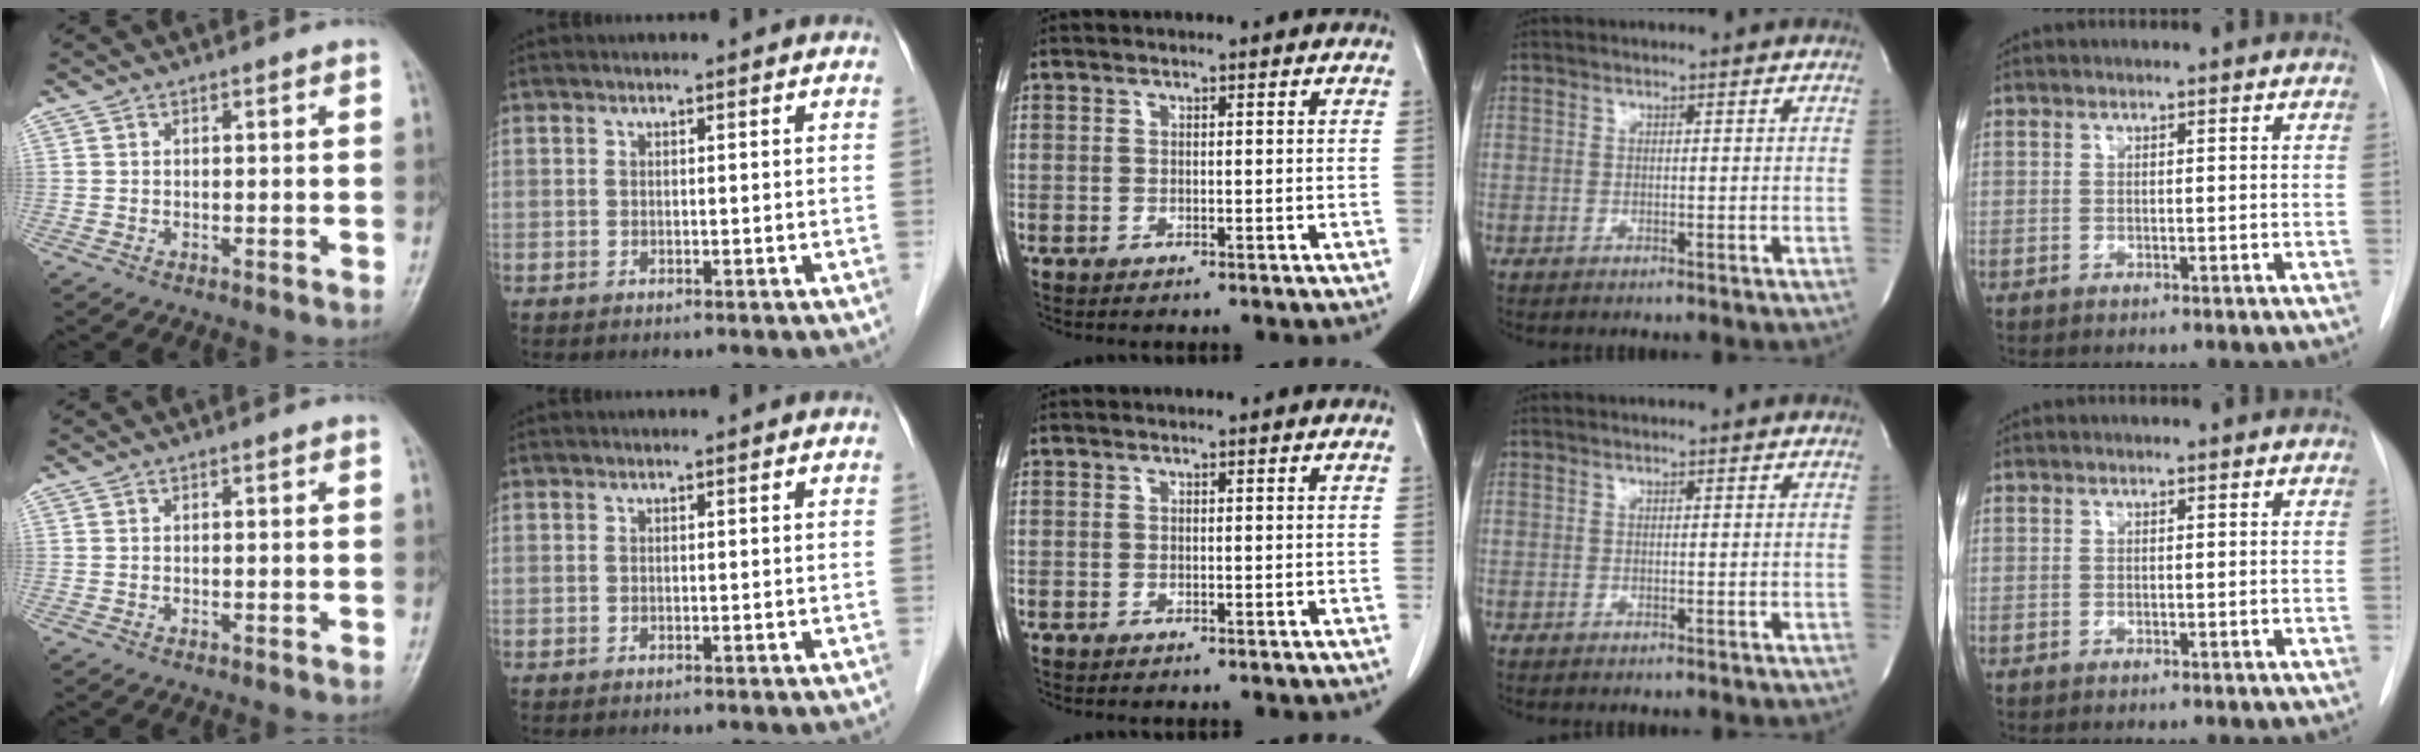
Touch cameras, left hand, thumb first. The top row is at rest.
{}